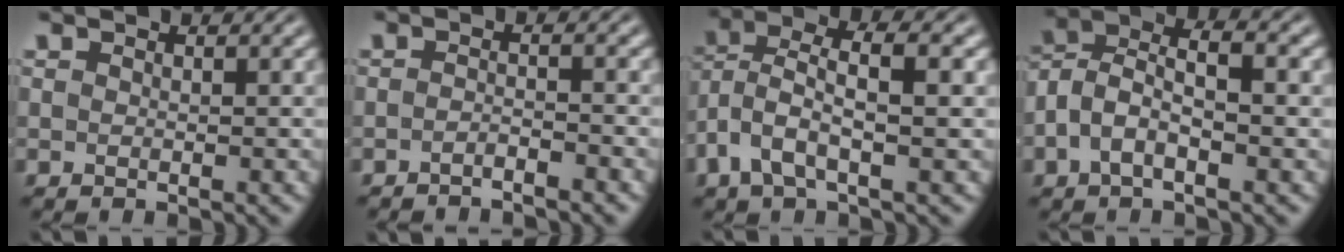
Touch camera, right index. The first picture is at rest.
{"total": 2.0, "force": [-1.8, -0.7, 0.5], "torque": [-0.004, -0.004, -0.032]}
{"total": 4.4, "force": [0.8, 2.6, 3.5], "torque": [-0.094, -0.020, 0.024]}
{"total": 6.4, "force": [0.7, 4.4, 4.6], "torque": [-0.102, -0.011, 0.009]}